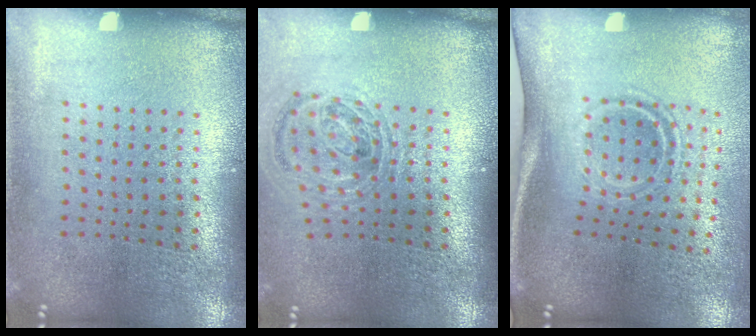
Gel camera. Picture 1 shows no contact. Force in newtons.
{"total": 1.0, "press": 1.0, "slide": 0.2}
{"total": 1.8, "press": 1.1, "slide": 1.5}